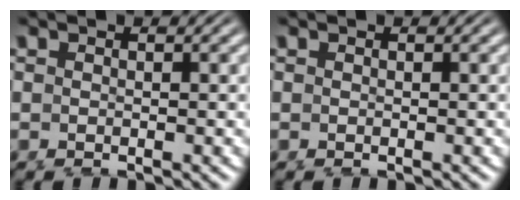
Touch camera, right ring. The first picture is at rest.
{"total": 0.0}